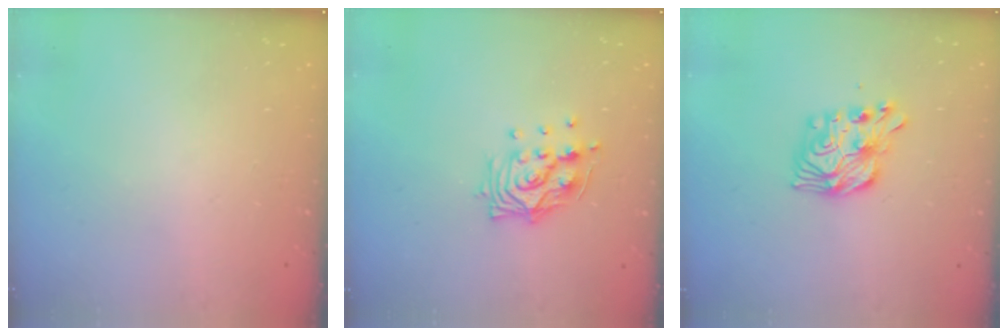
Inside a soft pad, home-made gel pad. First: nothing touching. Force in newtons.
{"total": 11.7, "press": 11.7, "slide": 0.6}
{"total": 11.6, "press": 11.6, "slide": 0.3}